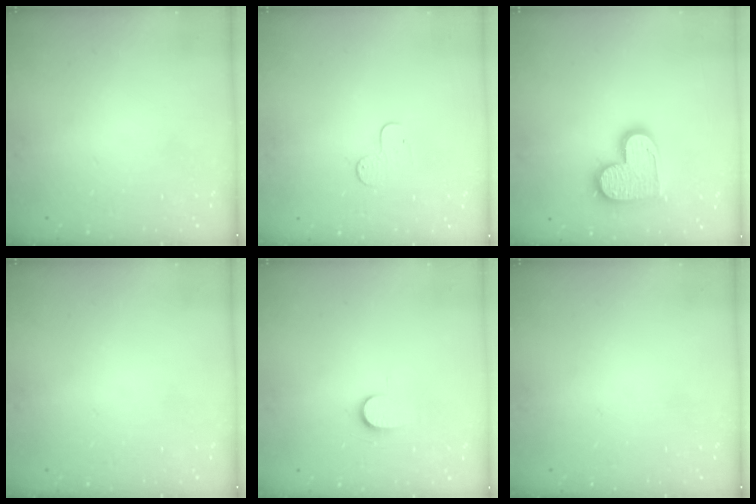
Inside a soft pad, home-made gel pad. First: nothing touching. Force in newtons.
{"total": 4.8, "press": 4.8, "slide": 0.5}
{"total": 14.3, "press": 14.3, "slide": 1.1}
{"total": 0.0}
{"total": 6.9, "press": 6.9, "slide": 0.8}
{"total": 0.0}